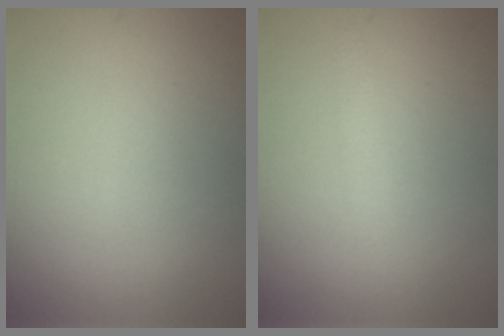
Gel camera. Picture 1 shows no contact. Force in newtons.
{"total": 1.3, "press": 1.3, "slide": 0.0}